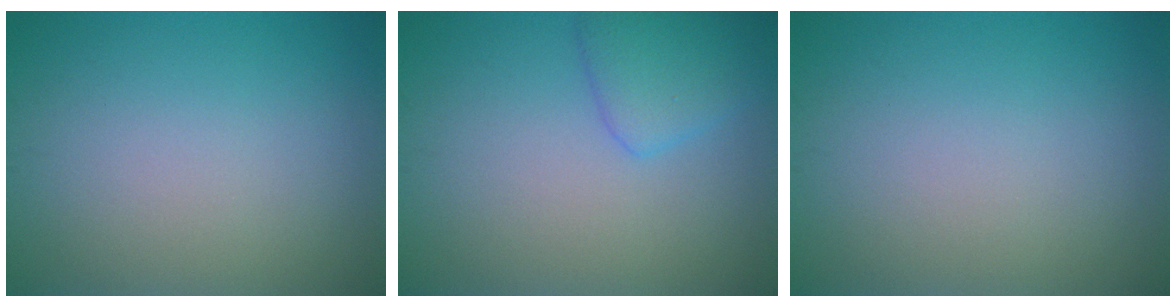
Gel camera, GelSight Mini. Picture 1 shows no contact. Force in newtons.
{"total": 2.8, "press": 2.8, "slide": 0.2}
{"total": 0.0}